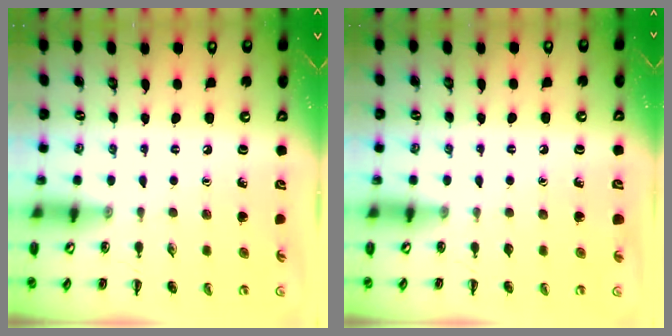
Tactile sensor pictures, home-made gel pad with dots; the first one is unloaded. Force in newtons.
{"total": 0.0}